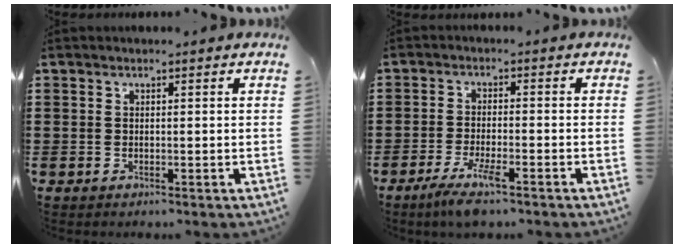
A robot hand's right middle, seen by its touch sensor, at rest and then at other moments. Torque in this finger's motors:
{"motor_torque": [0.91, -0.80, 0.13, 0.12]}